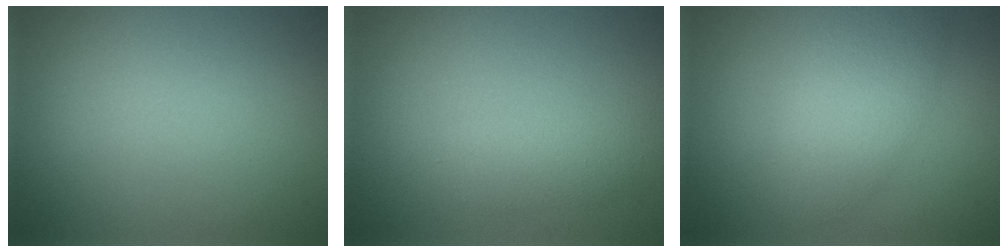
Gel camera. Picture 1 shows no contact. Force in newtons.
{"total": 2.4, "press": 2.4, "slide": 0.2}
{"total": 4.2, "press": 4.2, "slide": 0.1}